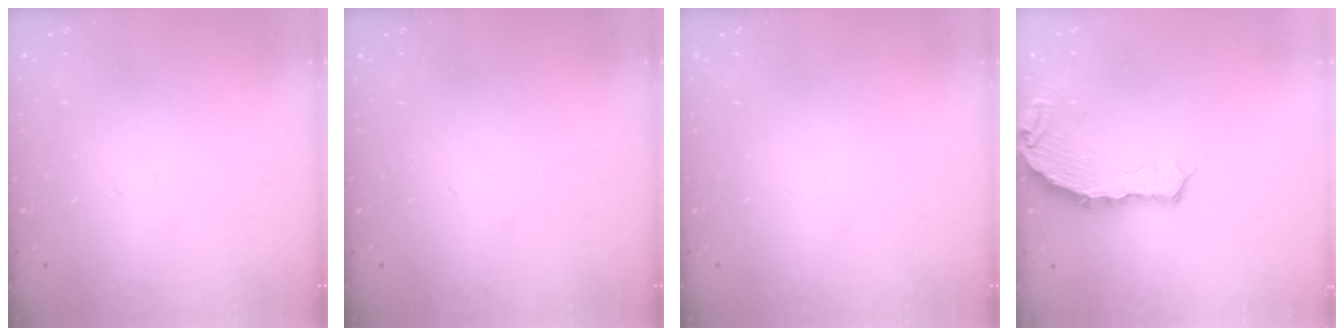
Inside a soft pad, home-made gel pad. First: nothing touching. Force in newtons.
{"total": 0.0}
{"total": 0.0}
{"total": 7.1, "press": 6.2, "slide": 3.6}